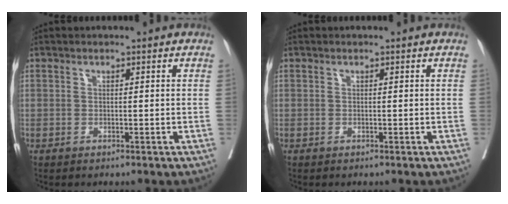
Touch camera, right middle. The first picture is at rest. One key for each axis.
{"total": 0.0}